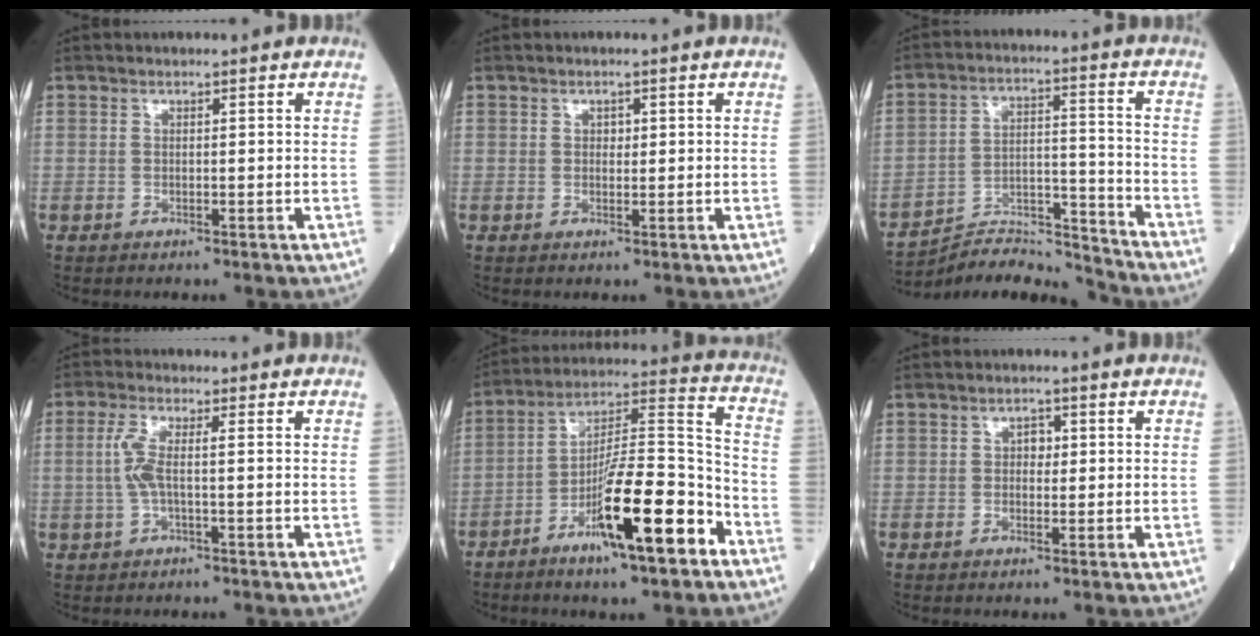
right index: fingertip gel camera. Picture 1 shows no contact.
{"total": 1.0, "force": [0.4, 0.7, 0.6], "torque": [-0.008, 0.000, 0.008]}
{"total": 10.9, "force": [-10.9, -0.8, 0.3], "torque": [-0.006, 0.036, -0.191]}
{"total": 3.8, "force": [-0.1, 0.5, 3.7], "torque": [-0.094, 0.005, -0.003]}
{"total": 16.7, "force": [-8.4, 1.9, 14.4], "torque": [-0.249, -0.008, -0.139]}
{"total": 1.6, "force": [0.3, 1.1, 1.1], "torque": [-0.013, 0.003, 0.005]}